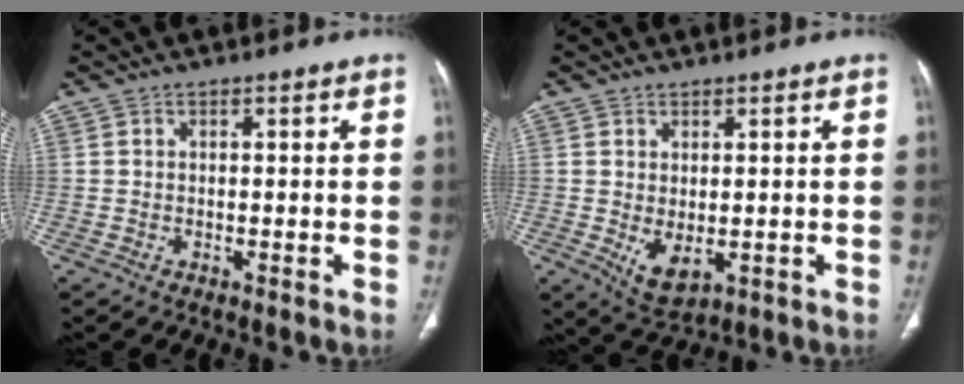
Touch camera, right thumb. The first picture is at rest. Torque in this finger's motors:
{"motor_torque": [-0.37, 0.43, -0.10, 0.02, 0.19]}